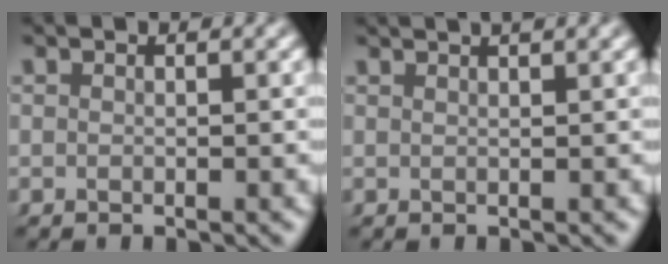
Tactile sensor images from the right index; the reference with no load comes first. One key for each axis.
{"total": 1.9, "fx": 1.3, "fy": -0.1, "fz": 1.4, "tx": -0.007, "ty": 0.007, "tz": 0.020}